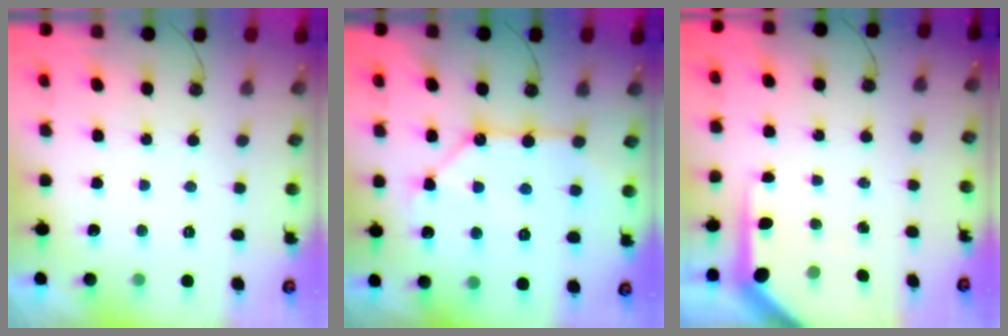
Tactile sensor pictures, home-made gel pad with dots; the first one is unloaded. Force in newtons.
{"total": 12.9, "press": 12.9, "slide": 1.3}
{"total": 6.2, "press": 6.2, "slide": 0.6}